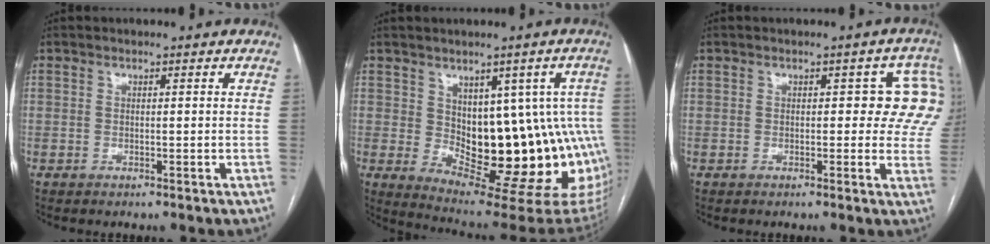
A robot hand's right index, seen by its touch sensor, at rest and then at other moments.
{"total": 17.8, "force": [-0.6, 8.4, 15.7], "torque": [-0.137, 0.013, 0.017]}
{"total": 7.7, "force": [1.7, 3.9, 6.4], "torque": [-0.047, 0.016, 0.011]}